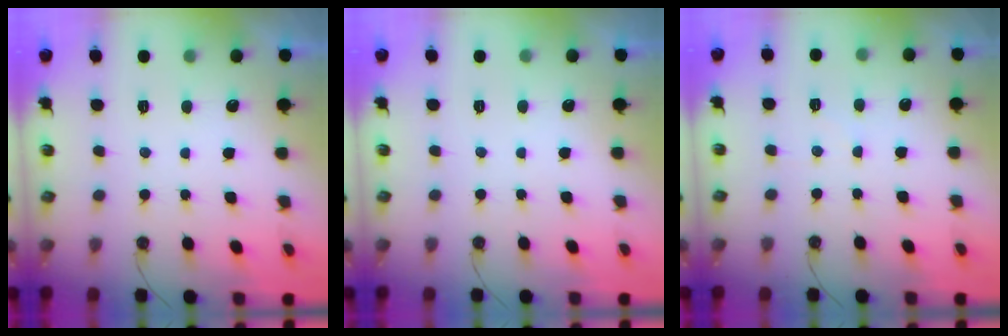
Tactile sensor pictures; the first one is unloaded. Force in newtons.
{"total": 0.0}
{"total": 4.5, "press": 4.4, "slide": 0.8}